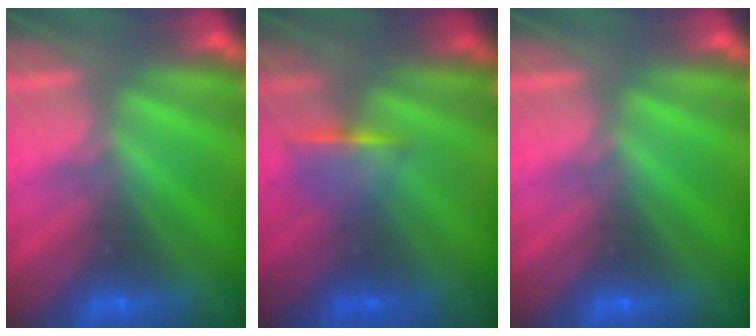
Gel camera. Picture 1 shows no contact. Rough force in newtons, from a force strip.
{"total": 1.2}
{"total": 0.0}